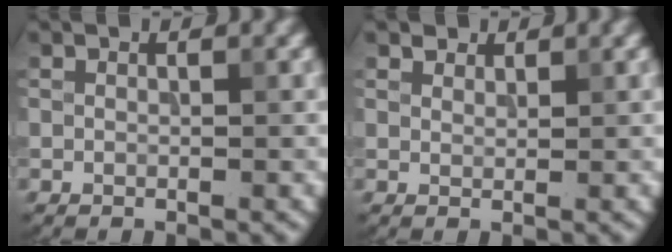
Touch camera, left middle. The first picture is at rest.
{"total": 1.5, "force": [1.3, 0.7, 0.2], "torque": [-0.007, -0.007, 0.025]}